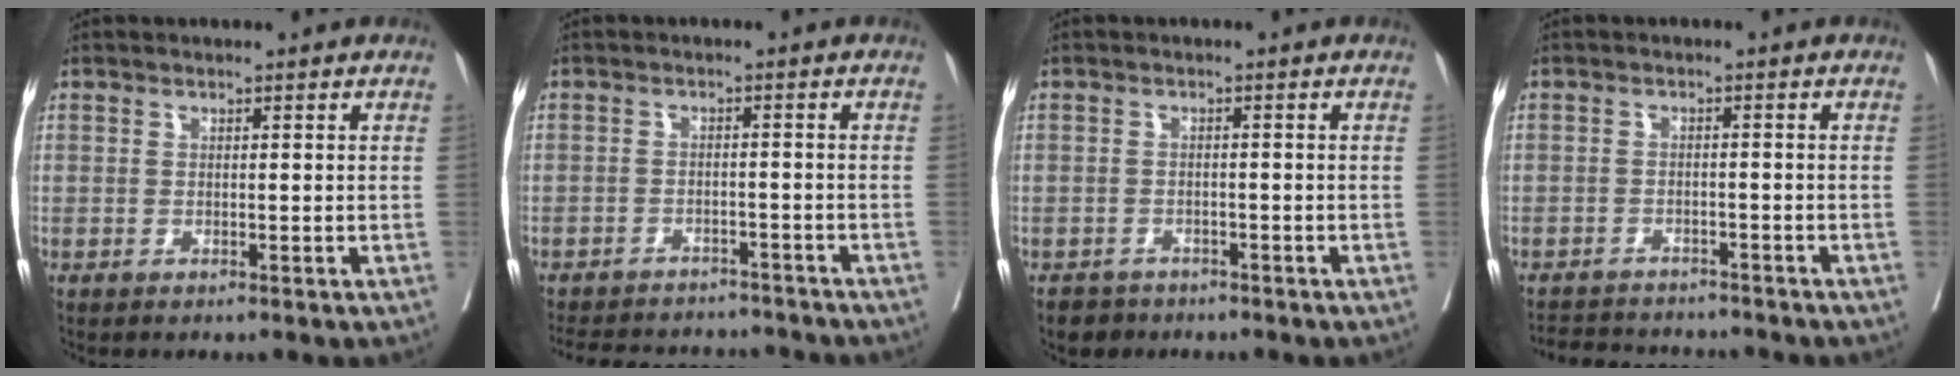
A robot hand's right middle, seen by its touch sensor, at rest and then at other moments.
{"total": 14.8, "force": [-13.6, 4.3, 4.2], "torque": [-0.095, 0.003, -0.176]}
{"total": 3.0, "force": [-2.3, 1.8, 0.0], "torque": [-0.008, 0.003, -0.038]}
{"total": 8.7, "force": [-8.3, 1.7, 1.9], "torque": [-0.035, 0.003, -0.115]}